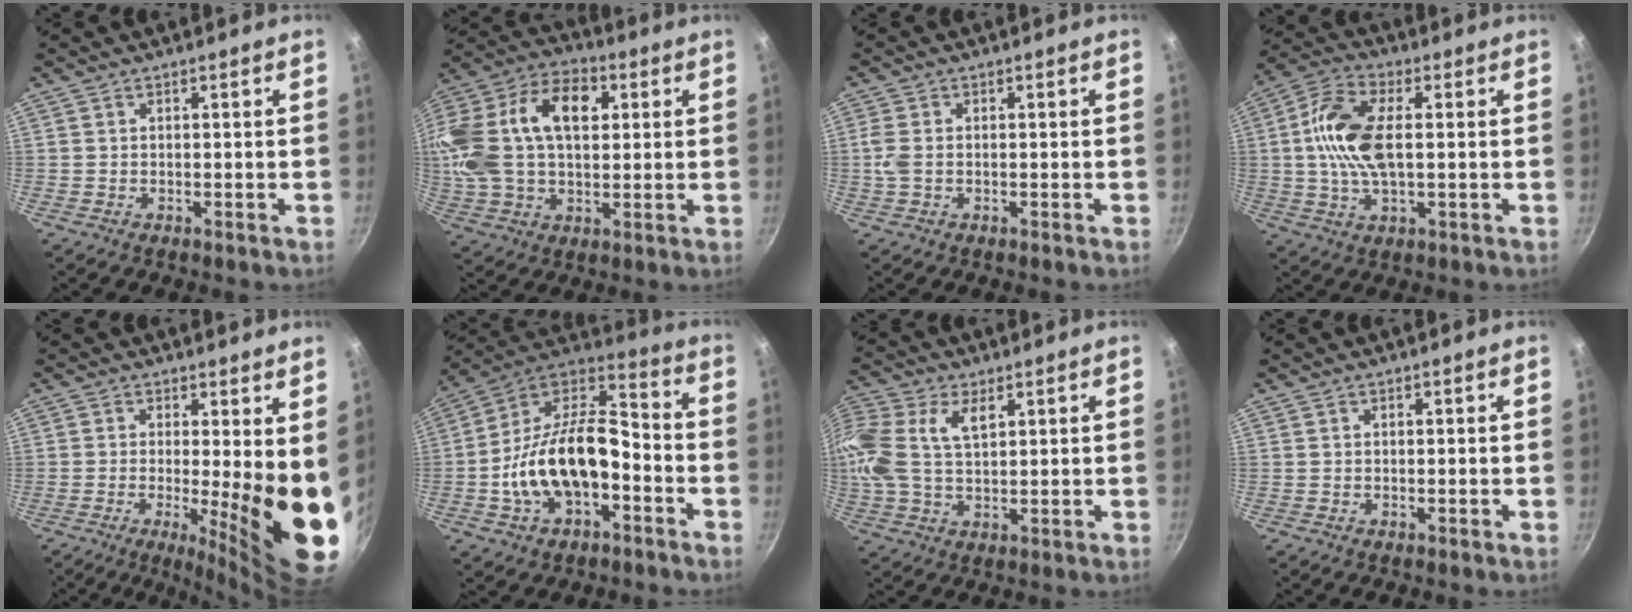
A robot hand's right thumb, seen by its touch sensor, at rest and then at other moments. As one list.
[{"total": 24.9, "force": [5.3, 15.9, 18.4], "torque": [-0.361, 0.031, 0.082]}, {"total": 2.9, "force": [-0.2, 1.9, 2.2], "torque": [-0.055, 0.003, -0.006]}, {"total": 12.8, "force": [1.1, 6.3, 11.1], "torque": [-0.217, 0.019, 0.009]}, {"total": 13.3, "force": [-0.7, 3.1, 13.0], "torque": [-0.164, -0.029, -0.006]}, {"total": 20.4, "force": [-5.2, 11.4, 16.1], "torque": [-0.274, 0.054, -0.104]}, {"total": 14.1, "force": [4.3, 8.3, 10.6], "torque": [-0.232, 0.015, 0.077]}, {"total": 0.0}]